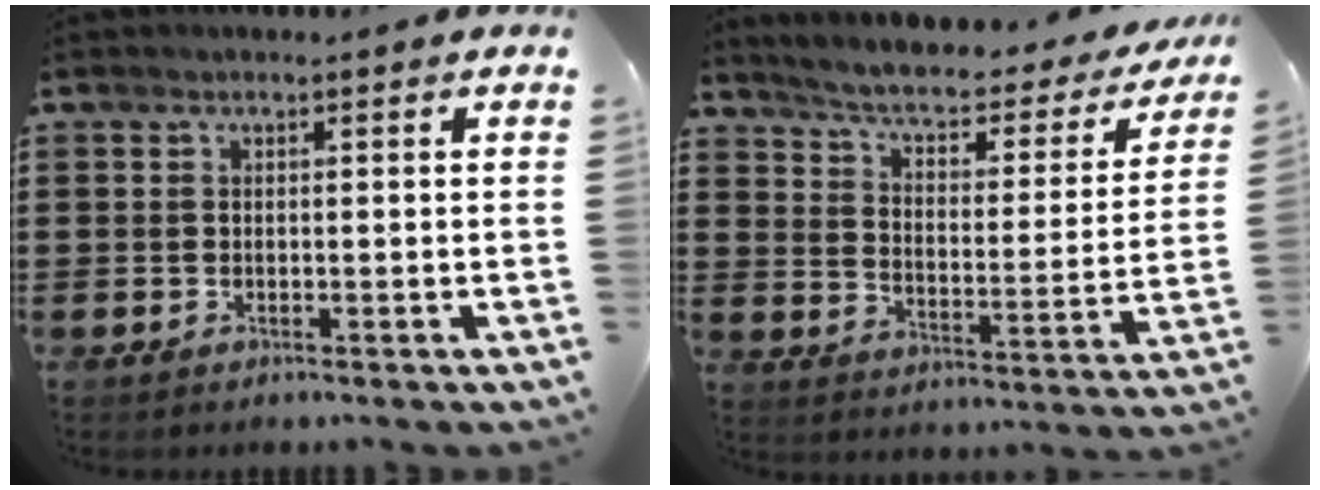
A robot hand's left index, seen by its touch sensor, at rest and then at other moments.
{"total": 4.3, "force": [3.2, 0.9, 2.7], "torque": [-0.068, -0.027, 0.045]}